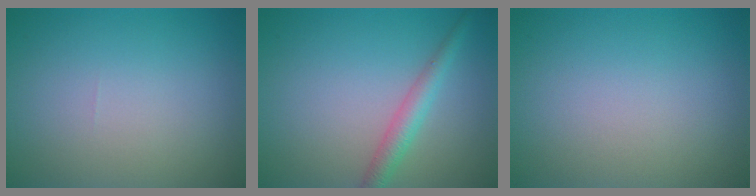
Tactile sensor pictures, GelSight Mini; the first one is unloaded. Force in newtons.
{"total": 2.4, "press": 2.4, "slide": 0.1}
{"total": 0.0}